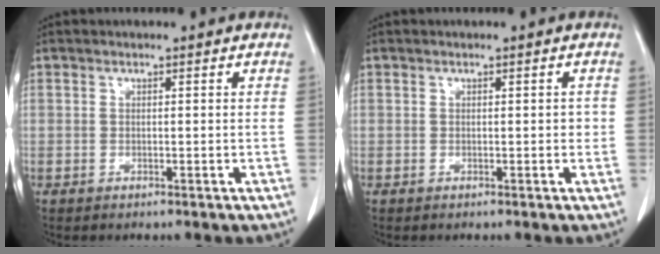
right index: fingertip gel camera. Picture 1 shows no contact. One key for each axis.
{"total": 0.9, "fx": 0.0, "fy": 0.6, "fz": 0.7, "tx": -0.007, "ty": 0.005, "tz": 0.001}